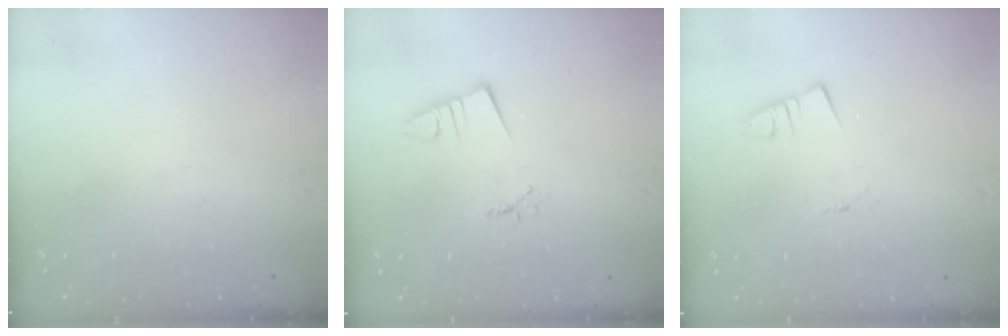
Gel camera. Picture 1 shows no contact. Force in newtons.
{"total": 2.4, "press": 2.4, "slide": 0.3}
{"total": 1.3, "press": 1.3, "slide": 0.1}